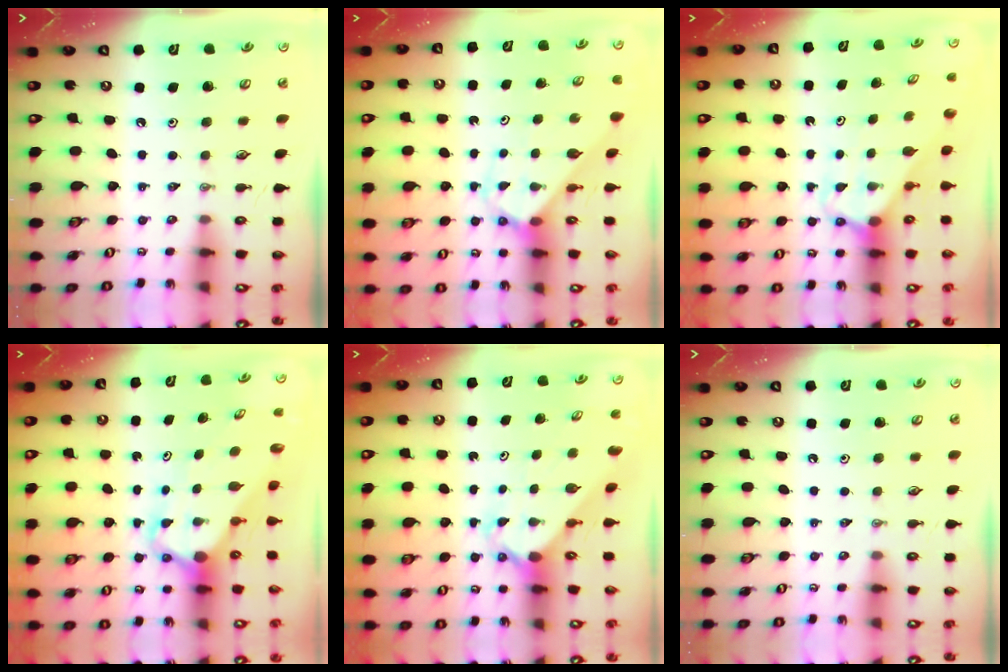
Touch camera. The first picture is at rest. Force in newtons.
{"total": 2.8, "press": 2.8, "slide": 0.1}
{"total": 2.8, "press": 2.8, "slide": 0.2}
{"total": 4.3, "press": 4.3, "slide": 0.4}
{"total": 2.6, "press": 2.6, "slide": 0.3}
{"total": 0.0}